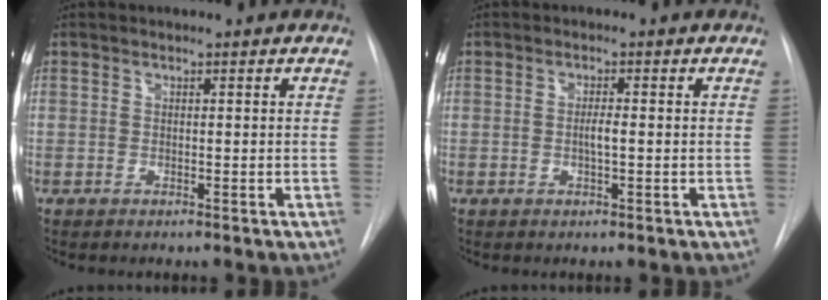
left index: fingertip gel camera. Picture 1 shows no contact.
{"total": 1.7, "force": [-0.3, 0.1, 1.7], "torque": [-0.030, 0.000, -0.005]}